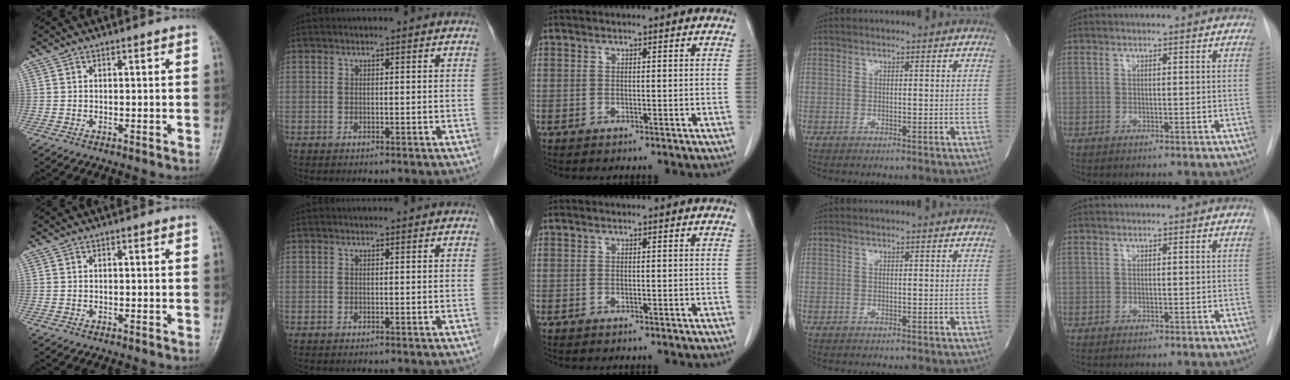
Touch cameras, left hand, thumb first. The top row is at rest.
{}